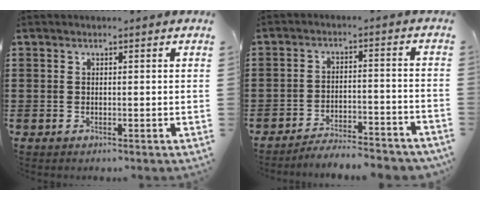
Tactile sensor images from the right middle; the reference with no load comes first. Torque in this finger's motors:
{"motor_torque": [1.26, -0.88, 0.18, 0.05]}